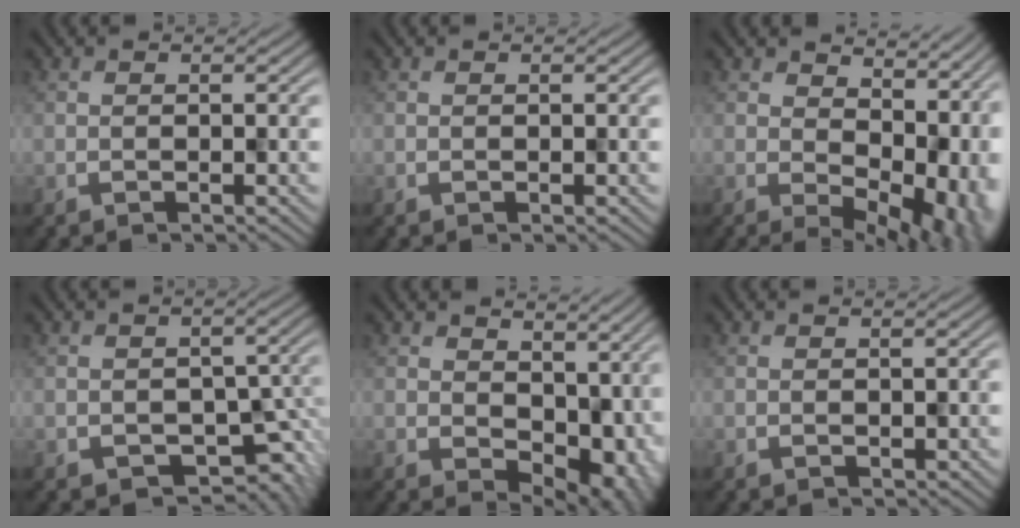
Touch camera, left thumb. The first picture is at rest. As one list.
[{"total": 0.0}, {"total": 13.5, "force": [1.3, 8.5, 10.3], "torque": [-0.114, -0.037, 0.063]}, {"total": 5.4, "force": [-2.4, 3.9, 2.9], "torque": [-0.026, -0.023, -0.022]}, {"total": 8.5, "force": [0.9, 6.1, 5.8], "torque": [-0.074, -0.032, 0.031]}, {"total": 0.6, "force": [0.1, 0.3, -0.5], "torque": [0.008, -0.005, 0.005]}]